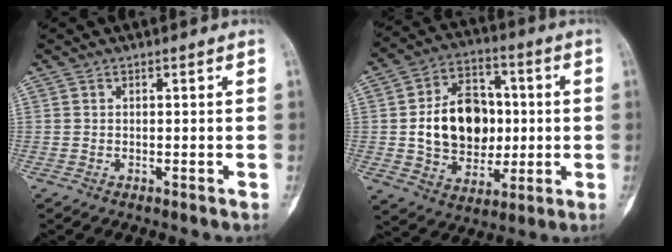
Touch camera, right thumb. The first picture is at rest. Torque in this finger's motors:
{"motor_torque": [1.74, 1.90, 0.43, -0.35, 0.12]}